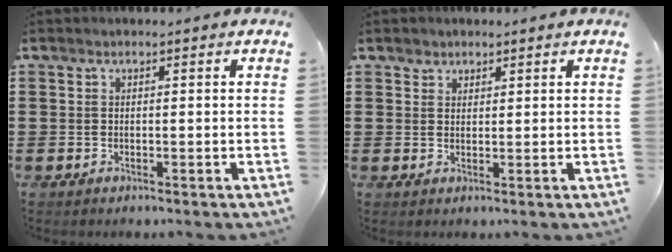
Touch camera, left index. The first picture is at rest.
{"total": 1.7, "force": [1.4, 0.9, -0.1], "torque": [0.006, 0.000, 0.028]}